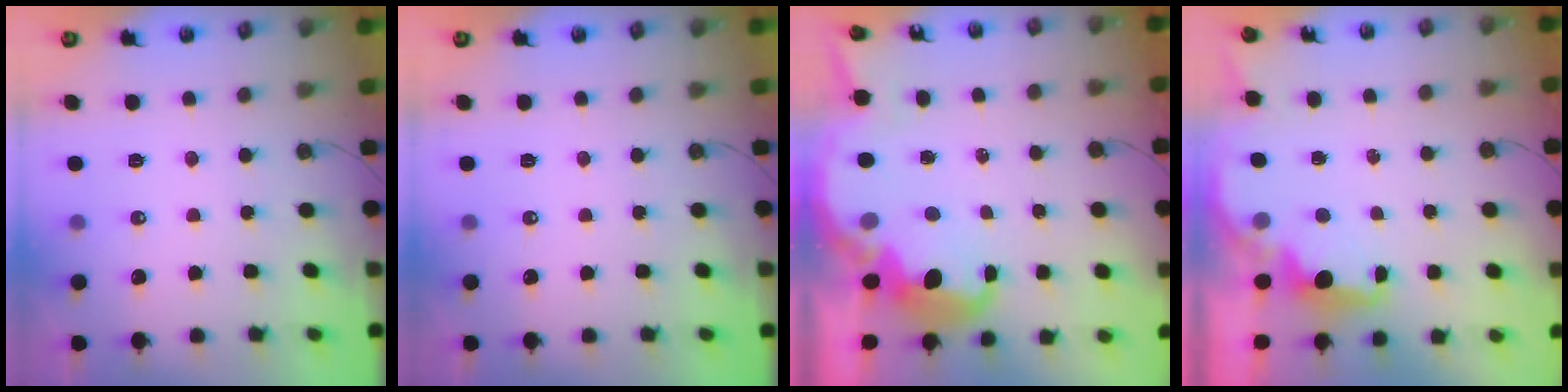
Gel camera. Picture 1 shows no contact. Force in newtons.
{"total": 0.0}
{"total": 8.3, "press": 8.3, "slide": 0.8}
{"total": 2.3, "press": 2.1, "slide": 0.8}